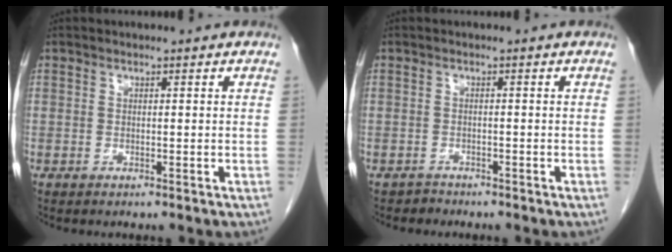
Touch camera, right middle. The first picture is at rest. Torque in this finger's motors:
{"motor_torque": [-0.49, -0.17, -0.13, -0.02]}